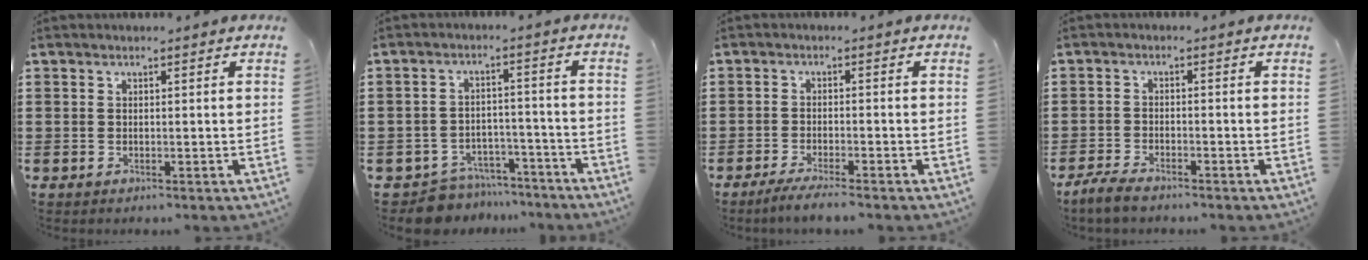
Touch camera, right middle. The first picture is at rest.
{"total": 5.8, "force": [-5.7, 1.2, 0.3], "torque": [-0.011, 0.016, -0.116]}
{"total": 2.6, "force": [-2.4, -0.3, 1.0], "torque": [-0.016, -0.002, -0.045]}
{"total": 2.8, "force": [-2.4, 0.6, 1.3], "torque": [-0.036, 0.000, -0.053]}